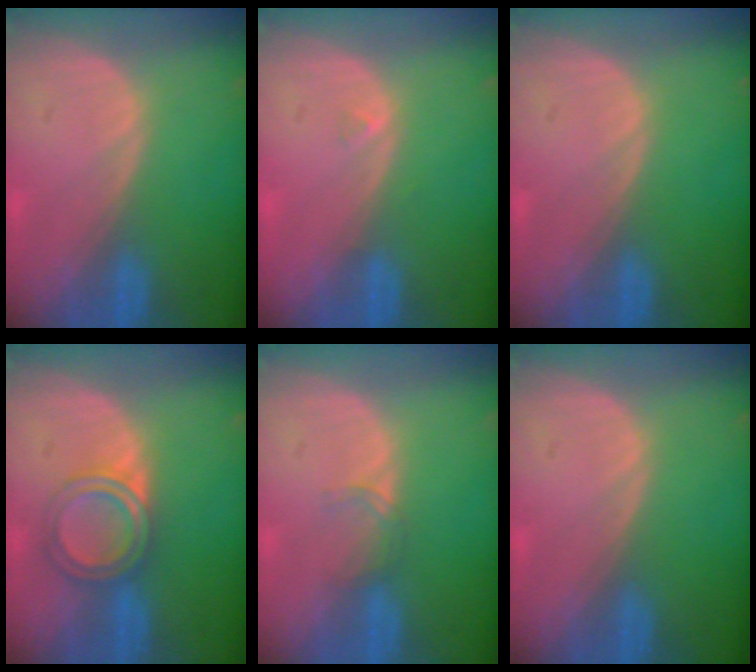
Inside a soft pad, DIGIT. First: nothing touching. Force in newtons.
{"total": 0.5, "press": 0.5, "slide": 0.2}
{"total": 0.0}
{"total": 4.7, "press": 4.7, "slide": 0.2}
{"total": 1.5, "press": 1.5, "slide": 0.2}
{"total": 0.0}